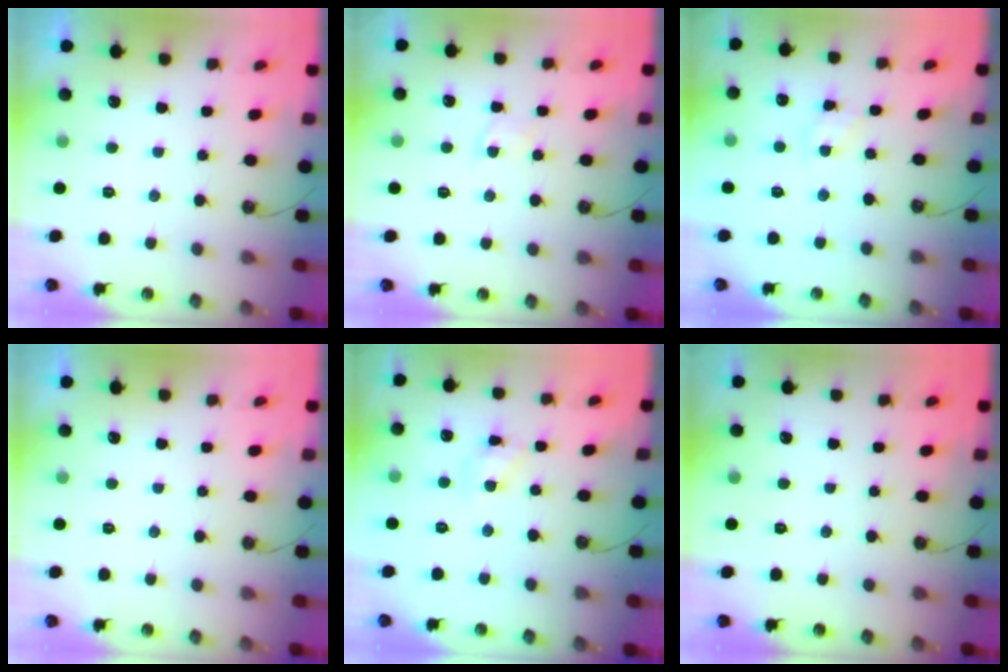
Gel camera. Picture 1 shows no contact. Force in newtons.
{"total": 2.8, "press": 2.8, "slide": 0.4}
{"total": 3.1, "press": 3.1, "slide": 0.5}
{"total": 0.0}
{"total": 7.3, "press": 7.3, "slide": 0.4}
{"total": 0.0}